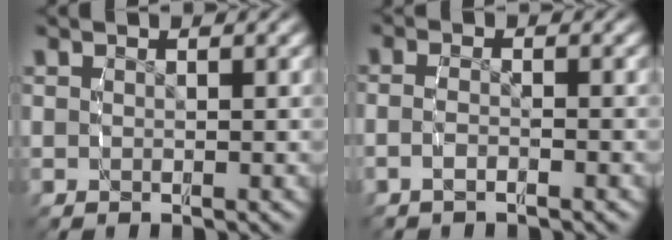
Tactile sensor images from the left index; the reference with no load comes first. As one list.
[{"total": 1.6, "force": [-1.0, 0.2, 1.2], "torque": [-0.032, -0.004, -0.016]}]